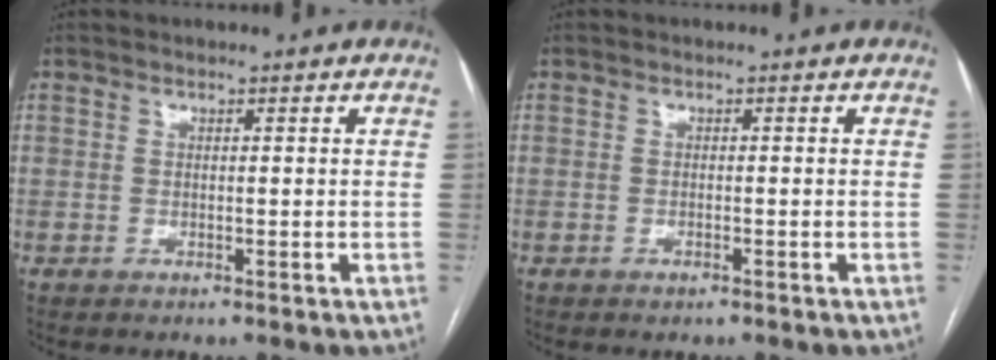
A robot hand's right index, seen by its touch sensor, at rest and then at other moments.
{"total": 0.7, "force": [-0.5, 0.2, 0.4], "torque": [-0.010, -0.001, -0.004]}